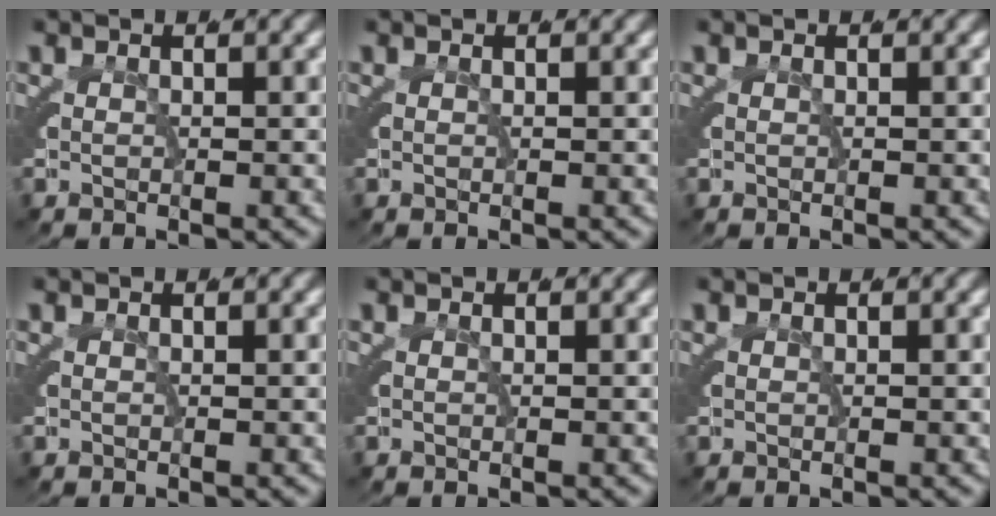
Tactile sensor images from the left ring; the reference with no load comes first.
{"total": 0.0}
{"total": 0.0}
{"total": 0.0}
{"total": 0.0}
{"total": 0.0}